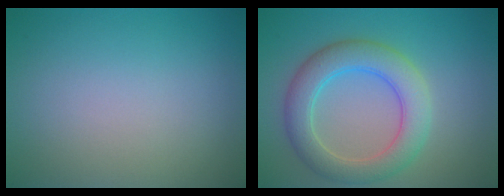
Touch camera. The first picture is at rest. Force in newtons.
{"total": 5.5, "press": 5.5, "slide": 0.3}